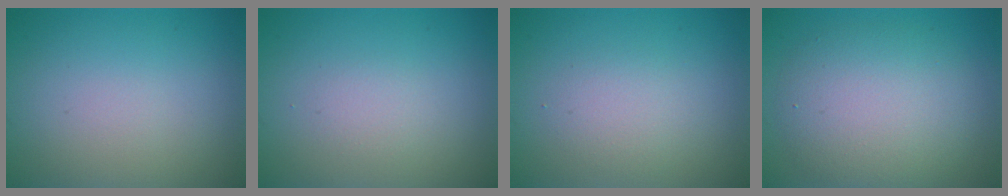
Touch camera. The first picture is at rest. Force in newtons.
{"total": 1.1, "press": 1.1, "slide": 0.1}
{"total": 2.0, "press": 2.0, "slide": 0.2}
{"total": 6.0, "press": 6.0, "slide": 0.2}